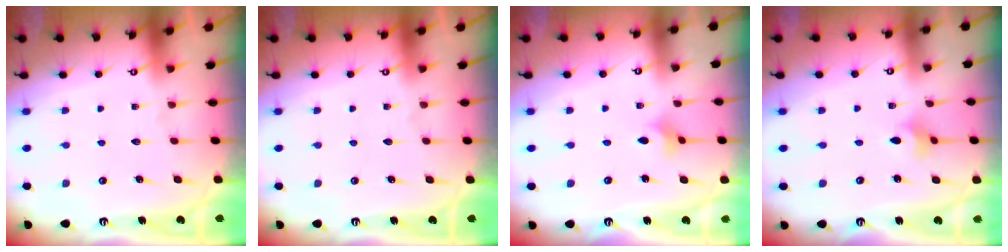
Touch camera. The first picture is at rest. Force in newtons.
{"total": 0.0}
{"total": 2.5, "press": 2.5, "slide": 0.4}
{"total": 2.2, "press": 2.1, "slide": 0.4}